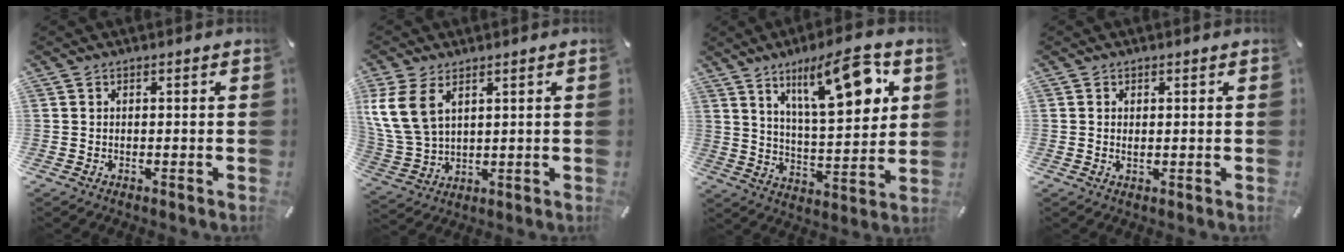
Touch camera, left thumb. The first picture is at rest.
{"total": 10.0, "force": [4.8, 6.3, 6.0], "torque": [-0.160, -0.010, 0.089]}
{"total": 18.8, "force": [10.0, 6.7, 14.4], "torque": [-0.217, -0.044, 0.157]}
{"total": 1.1, "force": [0.3, 0.5, 1.0], "torque": [-0.020, 0.001, 0.004]}